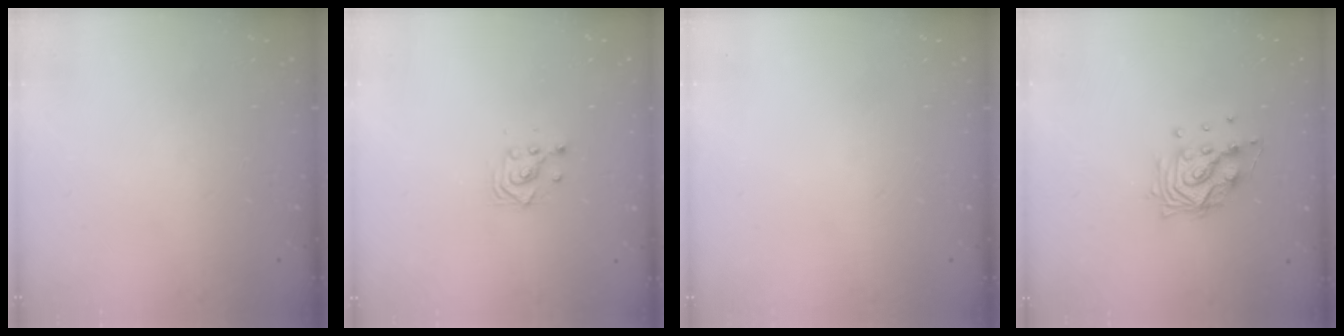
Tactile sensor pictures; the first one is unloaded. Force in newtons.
{"total": 3.2, "press": 3.2, "slide": 0.2}
{"total": 0.0}
{"total": 11.5, "press": 11.4, "slide": 1.5}